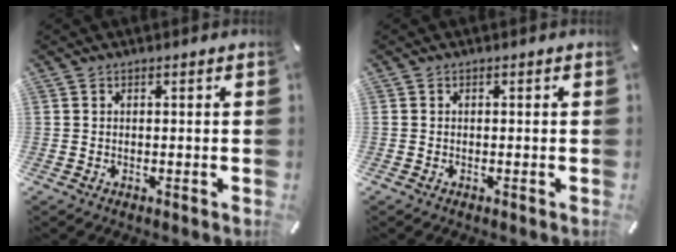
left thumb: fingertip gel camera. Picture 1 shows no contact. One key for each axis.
{"total": 0.0}